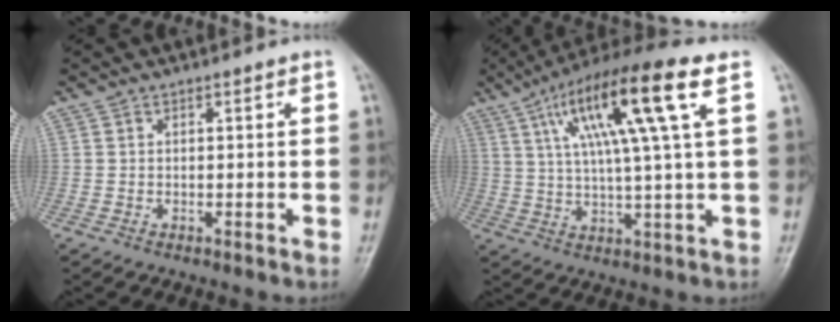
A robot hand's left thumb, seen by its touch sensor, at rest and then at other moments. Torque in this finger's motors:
{"motor_torque": [0.59, 0.66, 1.91, -0.87, 0.35]}